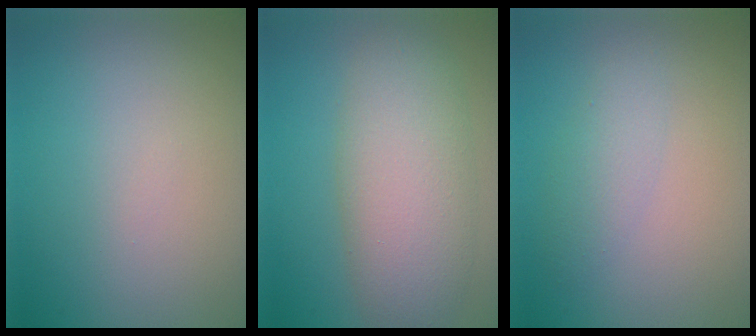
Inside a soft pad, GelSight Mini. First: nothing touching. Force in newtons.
{"total": 7.0, "press": 7.0, "slide": 0.4}
{"total": 1.9, "press": 1.9, "slide": 0.1}